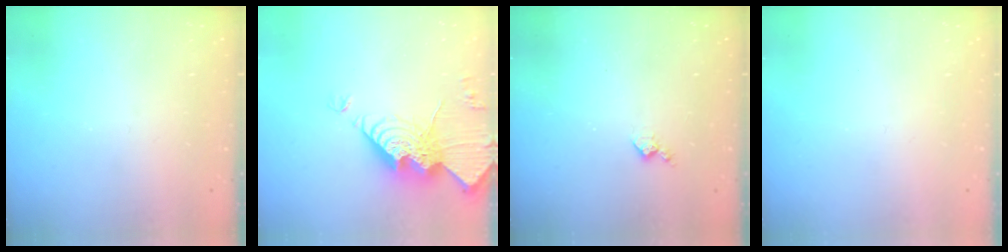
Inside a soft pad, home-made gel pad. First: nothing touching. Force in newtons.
{"total": 16.2, "press": 16.1, "slide": 1.4}
{"total": 4.0, "press": 3.9, "slide": 0.7}
{"total": 0.0}